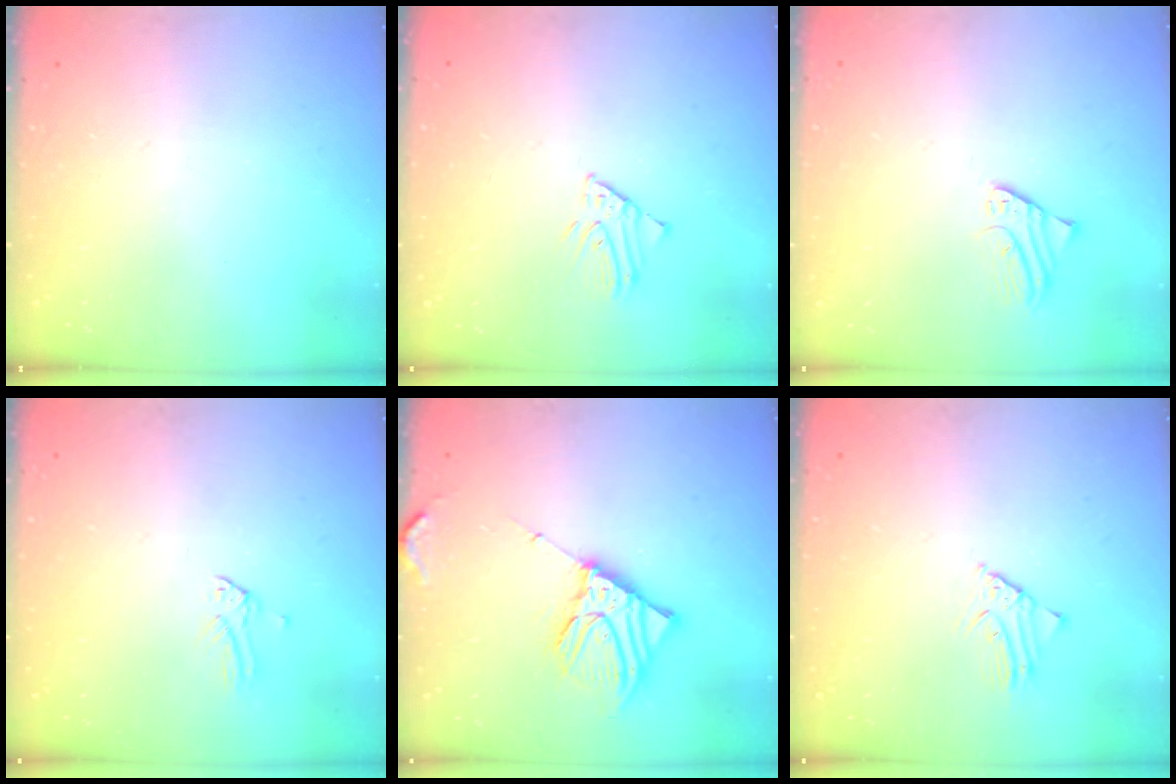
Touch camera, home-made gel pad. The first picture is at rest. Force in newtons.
{"total": 2.4, "press": 2.4, "slide": 0.2}
{"total": 2.0, "press": 2.0, "slide": 0.2}
{"total": 0.0}
{"total": 11.2, "press": 11.1, "slide": 1.5}
{"total": 2.6, "press": 2.6, "slide": 0.2}